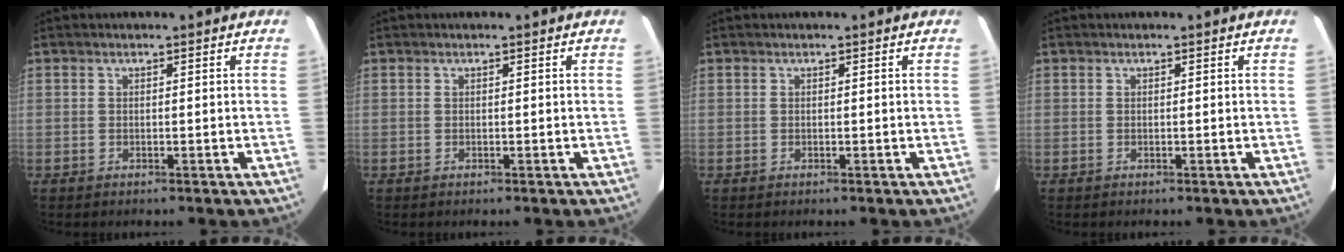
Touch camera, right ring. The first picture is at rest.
{"total": 0.0}
{"total": 0.0}
{"total": 0.0}